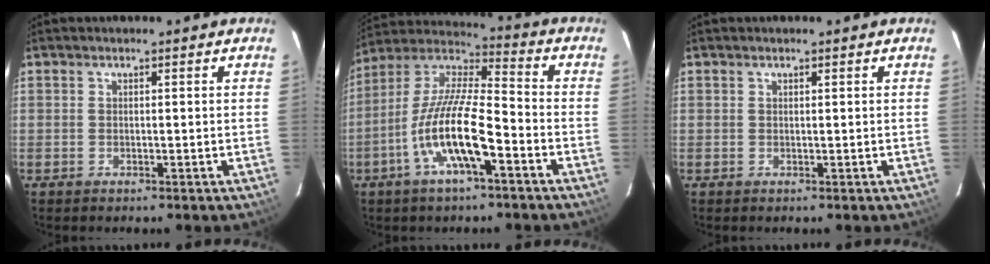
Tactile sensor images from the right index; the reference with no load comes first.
{"total": 14.2, "force": [-6.1, 3.1, 12.5], "torque": [-0.249, -0.004, -0.121]}
{"total": 0.0}